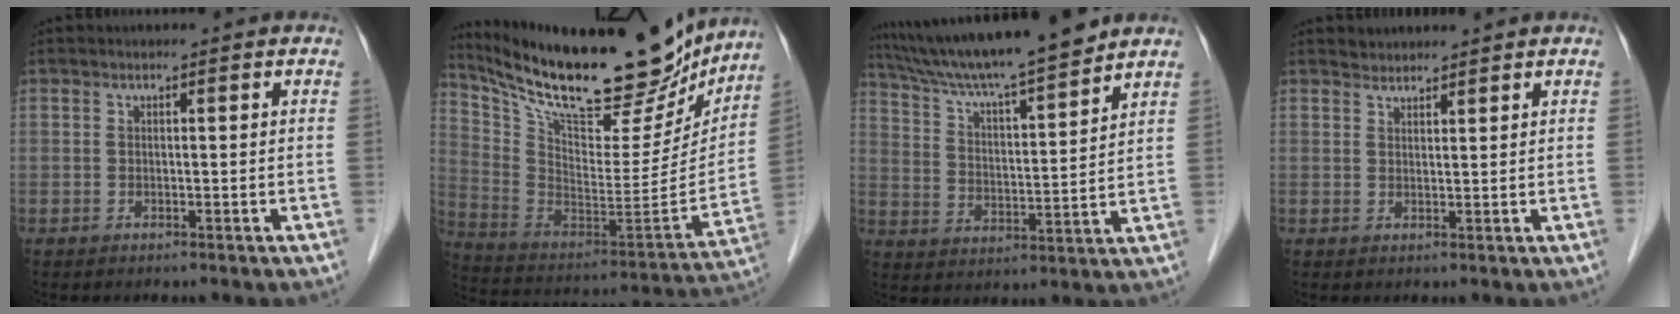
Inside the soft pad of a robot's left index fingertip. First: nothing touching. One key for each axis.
{"total": 28.4, "fx": 24.4, "fy": 7.0, "fz": 12.8, "tx": -0.225, "ty": -0.033, "tz": 0.366}
{"total": 16.2, "fx": 14.4, "fy": 0.0, "fz": 7.3, "tx": -0.129, "ty": 0.007, "tz": 0.239}
{"total": 1.8, "fx": 1.8, "fy": 0.3, "fz": -0.3, "tx": -0.001, "ty": 0.010, "tz": 0.034}